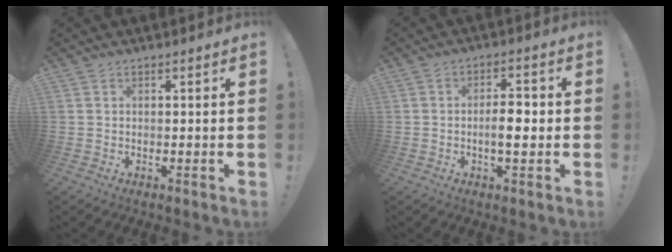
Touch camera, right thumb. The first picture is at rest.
{"total": 6.5, "force": [-1.3, 2.6, 5.8], "torque": [-0.087, 0.007, -0.029]}